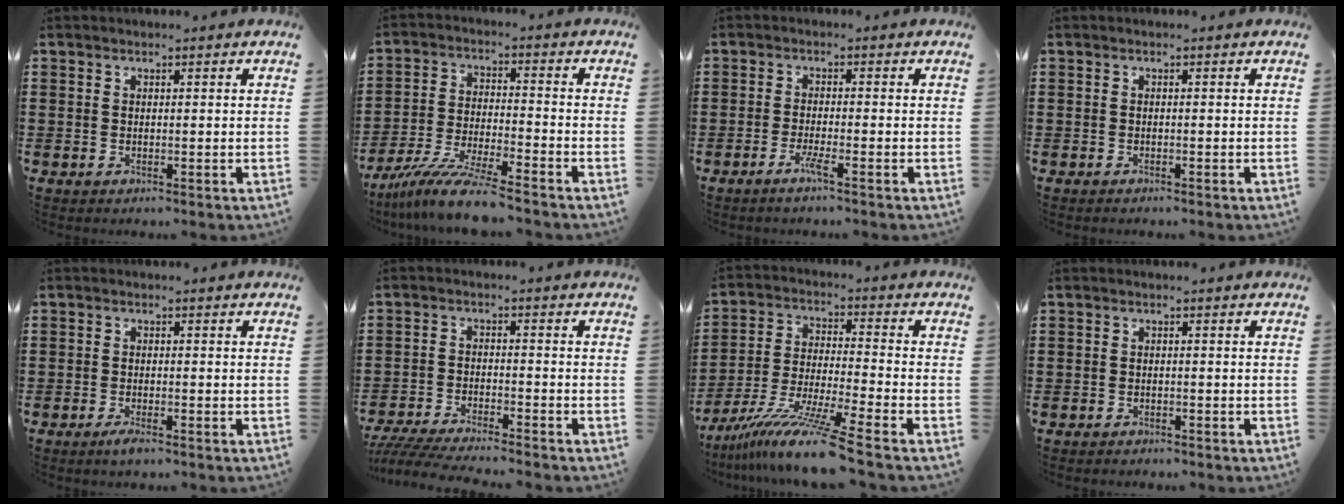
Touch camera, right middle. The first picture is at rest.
{"total": 9.3, "force": [-8.2, 0.0, 4.4], "torque": [-0.085, 0.000, -0.158]}
{"total": 2.5, "force": [-1.6, 0.0, 1.9], "torque": [-0.047, -0.007, -0.034]}
{"total": 0.6, "force": [-0.6, 0.1, 0.0], "torque": [-0.002, 0.000, -0.012]}
{"total": 1.6, "force": [-1.2, 0.3, 1.1], "torque": [-0.019, -0.003, -0.021]}
{"total": 4.6, "force": [-4.4, 0.1, 1.4], "torque": [-0.045, -0.013, -0.092]}
{"total": 12.0, "force": [-9.8, -0.3, 7.0], "torque": [-0.134, -0.001, -0.188]}
{"total": 1.1, "force": [-1.0, 0.3, -0.1], "torque": [-0.002, 0.003, -0.023]}